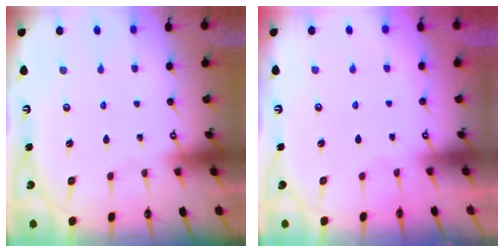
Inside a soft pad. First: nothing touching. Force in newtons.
{"total": 1.5, "press": 1.4, "slide": 0.7}